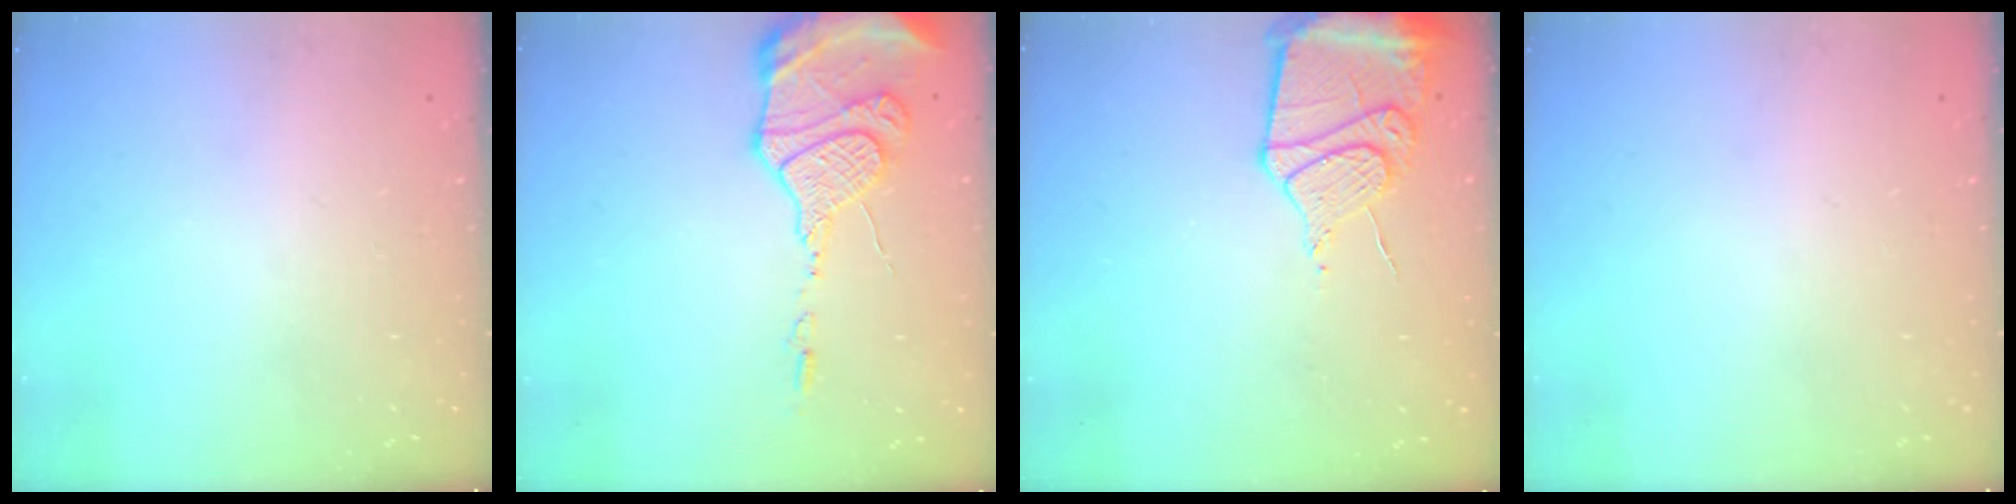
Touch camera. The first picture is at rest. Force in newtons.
{"total": 15.6, "press": 15.1, "slide": 3.7}
{"total": 13.2, "press": 13.1, "slide": 1.7}
{"total": 0.0}